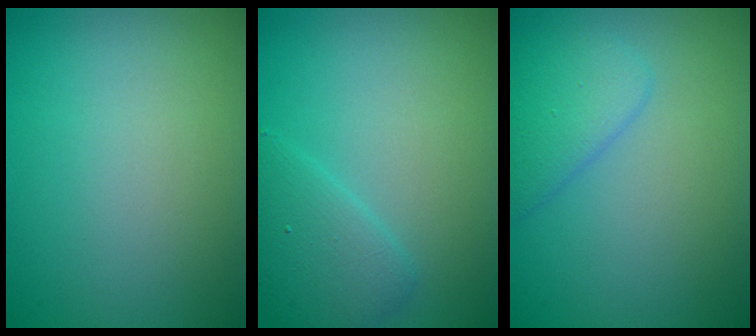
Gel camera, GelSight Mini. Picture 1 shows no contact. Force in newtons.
{"total": 2.7, "press": 2.7, "slide": 0.2}
{"total": 2.9, "press": 2.9, "slide": 0.3}